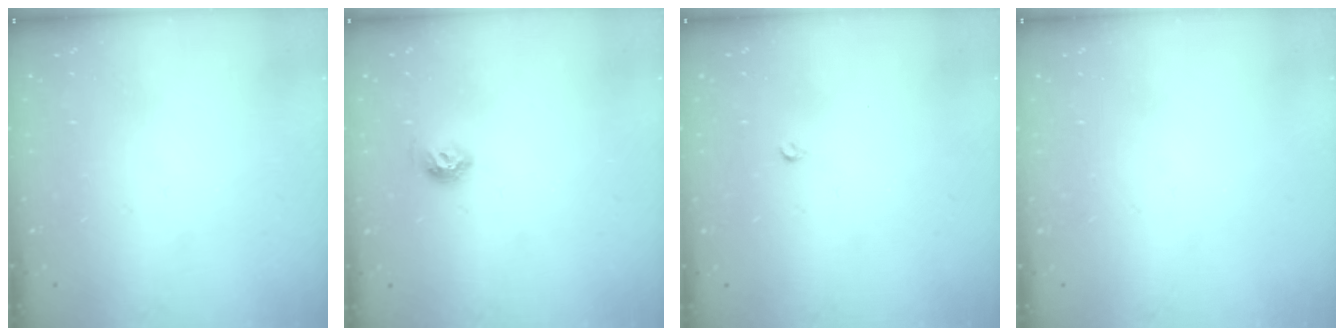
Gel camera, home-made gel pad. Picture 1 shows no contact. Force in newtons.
{"total": 6.6, "press": 6.6, "slide": 0.9}
{"total": 2.6, "press": 2.5, "slide": 0.4}
{"total": 0.0}